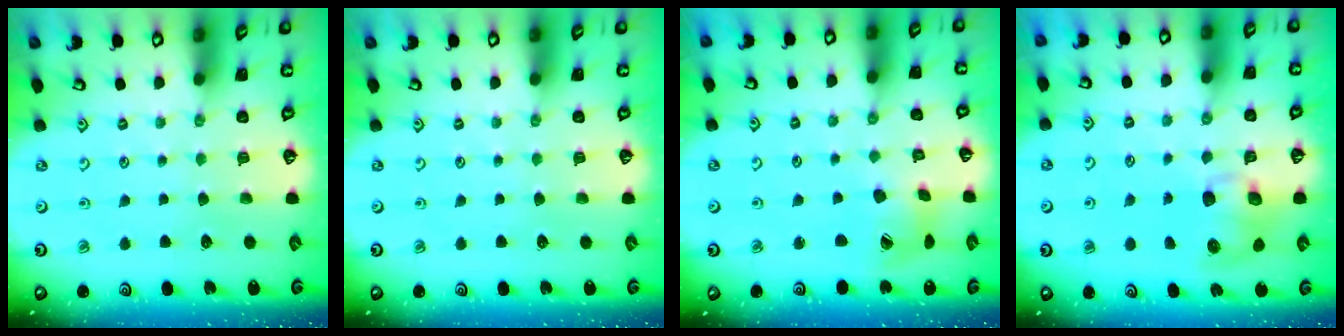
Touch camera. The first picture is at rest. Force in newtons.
{"total": 0.0}
{"total": 9.3, "press": 9.2, "slide": 1.2}
{"total": 9.2, "press": 9.1, "slide": 1.2}